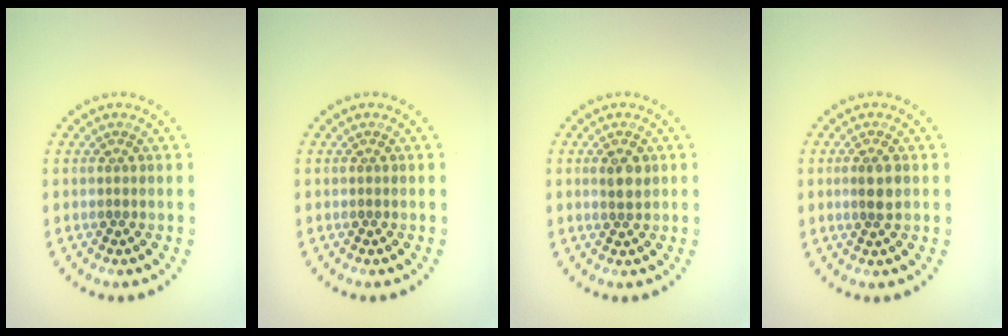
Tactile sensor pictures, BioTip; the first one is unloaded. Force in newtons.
{"total": 0.0}
{"total": 1.7, "press": 1.6, "slide": 0.5}
{"total": 1.9, "press": 1.7, "slide": 0.9}